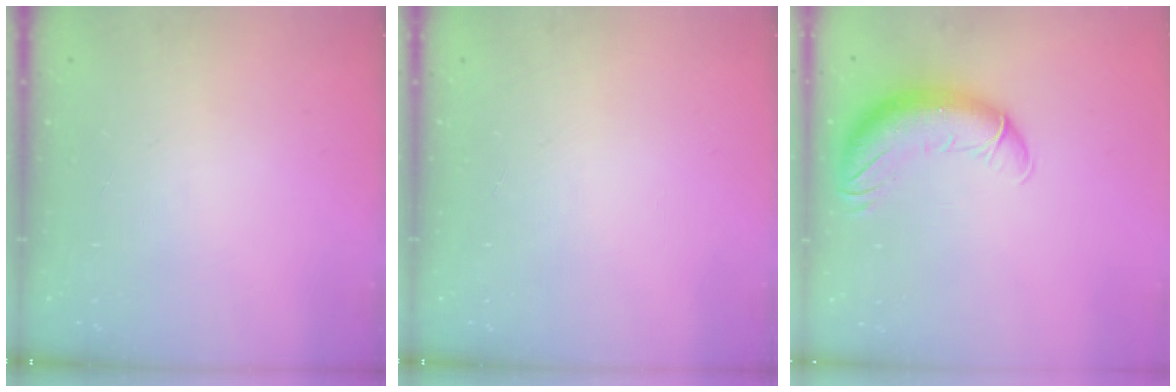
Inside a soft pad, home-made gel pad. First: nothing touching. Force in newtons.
{"total": 0.0}
{"total": 13.4, "press": 13.0, "slide": 3.2}